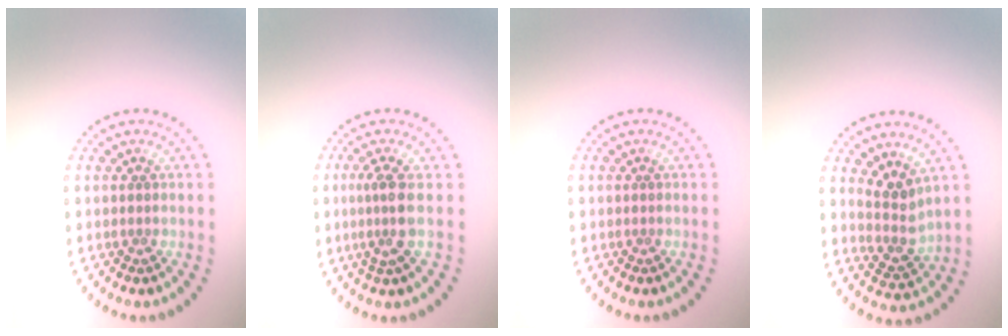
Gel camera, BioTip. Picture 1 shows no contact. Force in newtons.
{"total": 2.6, "press": 1.9, "slide": 1.8}
{"total": 0.0}
{"total": 2.7, "press": 2.2, "slide": 1.7}